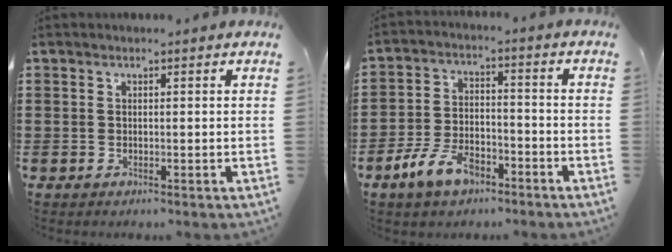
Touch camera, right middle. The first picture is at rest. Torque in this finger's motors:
{"motor_torque": [2.14, 0.00, 0.18, 0.06]}